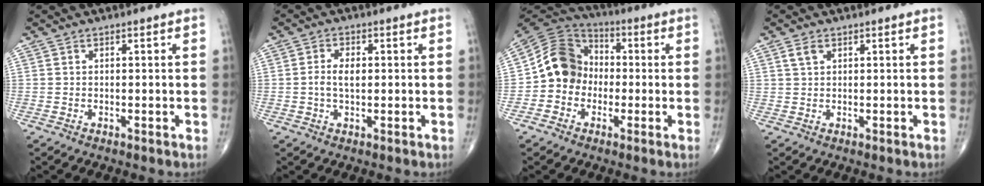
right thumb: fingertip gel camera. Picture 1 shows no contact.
{"total": 3.8, "force": [0.0, 2.0, 3.2], "torque": [-0.065, 0.003, -0.001]}
{"total": 11.5, "force": [-1.6, 10.0, 5.6], "torque": [-0.081, 0.035, -0.045]}
{"total": 2.1, "force": [1.1, 1.2, 1.3], "torque": [-0.024, 0.002, 0.024]}